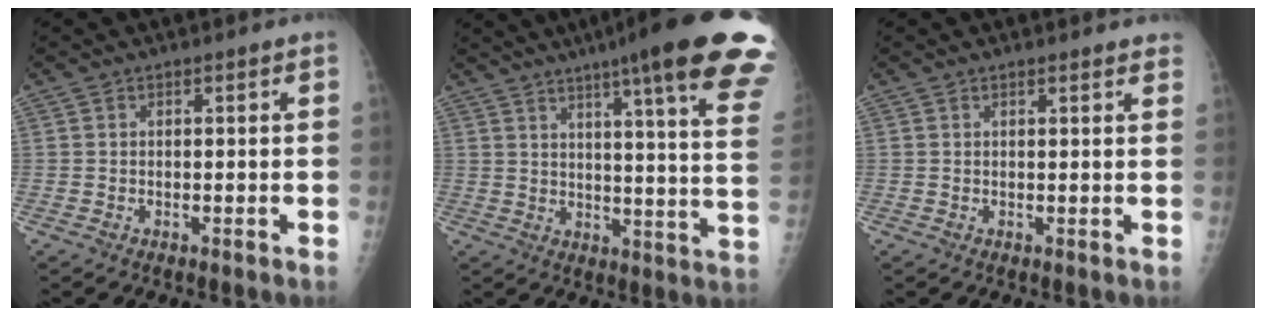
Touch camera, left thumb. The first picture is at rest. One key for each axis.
{"total": 20.6, "fx": 11.3, "fy": 2.7, "fz": 17.0, "tx": -0.248, "ty": 0.008, "tz": 0.134}
{"total": 2.9, "fx": 2.5, "fy": 0.6, "fz": 1.2, "tx": -0.003, "ty": -0.003, "tz": 0.022}